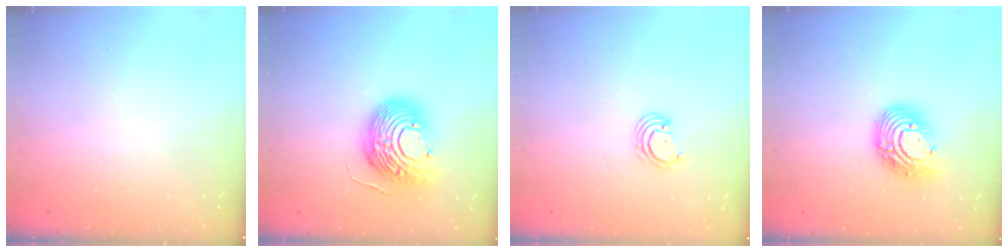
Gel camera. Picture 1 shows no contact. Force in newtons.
{"total": 17.0, "press": 16.9, "slide": 1.5}
{"total": 2.4, "press": 2.4, "slide": 0.2}
{"total": 13.4, "press": 13.3, "slide": 1.4}